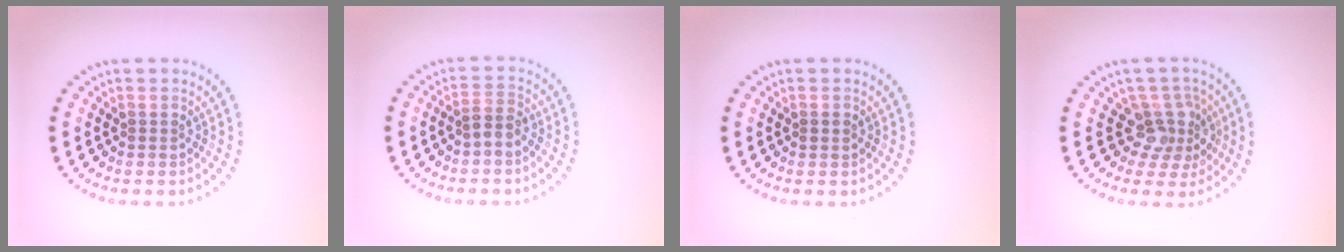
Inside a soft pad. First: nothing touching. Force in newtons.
{"total": 1.5, "press": 1.3, "slide": 0.9}
{"total": 0.9, "press": 0.9, "slide": 0.1}
{"total": 3.3, "press": 2.5, "slide": 2.1}